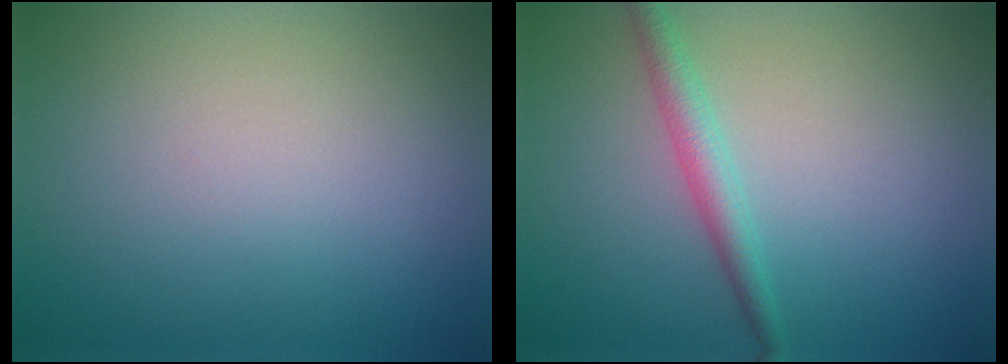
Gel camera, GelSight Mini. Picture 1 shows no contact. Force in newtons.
{"total": 2.3, "press": 2.3, "slide": 0.0}